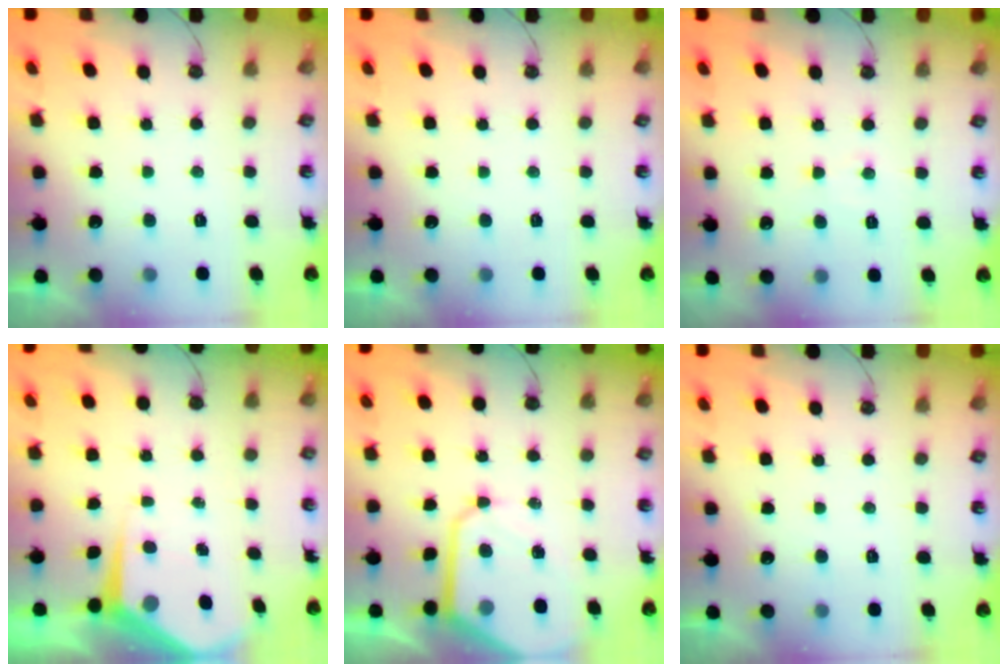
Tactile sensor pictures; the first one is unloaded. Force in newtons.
{"total": 0.0}
{"total": 5.6, "press": 5.5, "slide": 0.8}
{"total": 5.3, "press": 5.3, "slide": 0.1}
{"total": 11.0, "press": 11.0, "slide": 1.0}
{"total": 0.0}